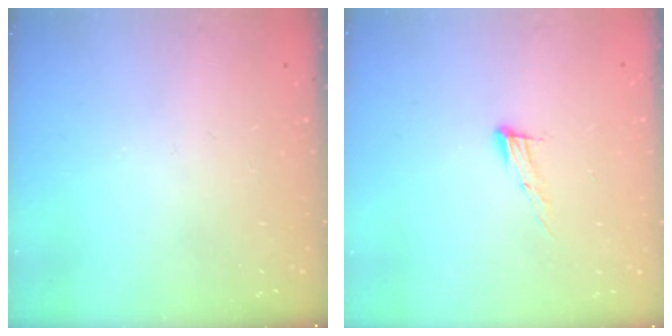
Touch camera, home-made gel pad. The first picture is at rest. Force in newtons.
{"total": 8.5, "press": 8.4, "slide": 1.5}